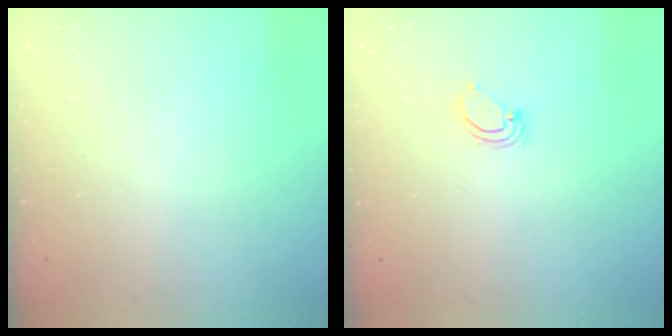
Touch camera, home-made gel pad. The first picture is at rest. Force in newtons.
{"total": 2.0, "press": 2.0, "slide": 0.1}